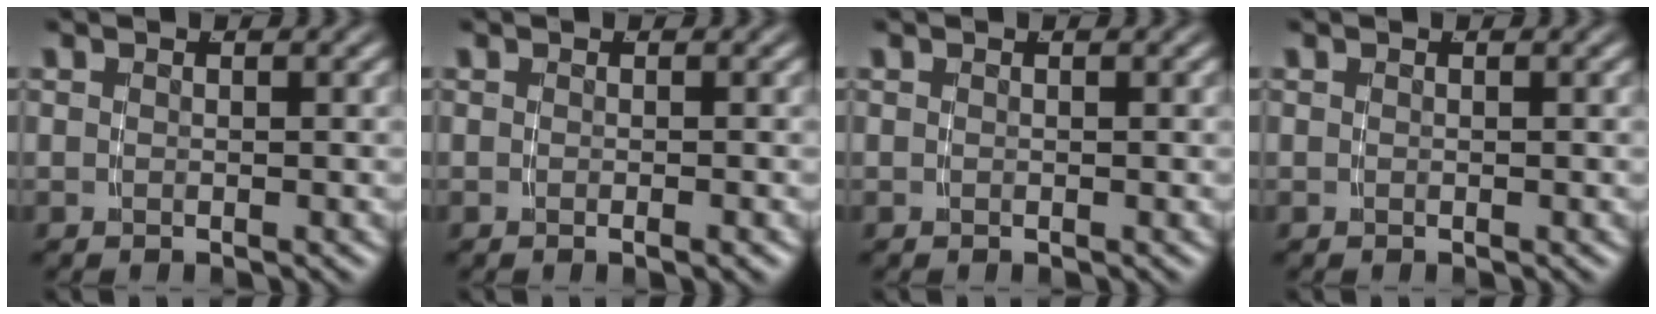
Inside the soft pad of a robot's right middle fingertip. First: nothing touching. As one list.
[{"total": 0.6, "force": [-0.5, 0.0, 0.4], "torque": [-0.006, 0.005, -0.009]}, {"total": 0.0}, {"total": 0.0}]